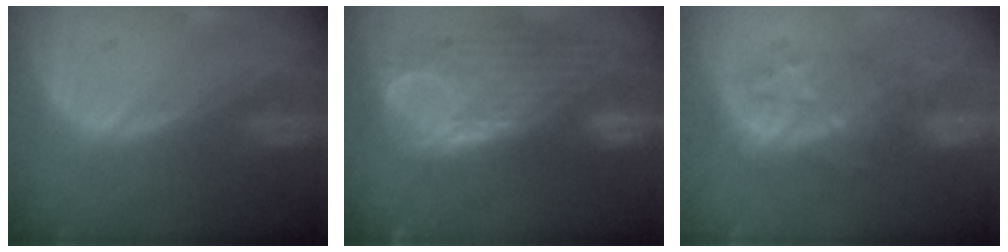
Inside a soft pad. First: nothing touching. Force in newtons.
{"total": 12.0, "press": 10.4, "slide": 6.0}
{"total": 7.8, "press": 7.6, "slide": 1.9}